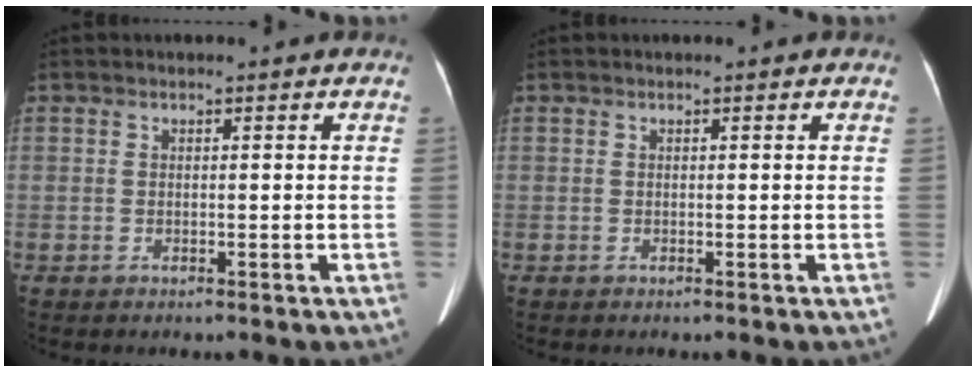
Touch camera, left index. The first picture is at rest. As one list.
[{"total": 0.0}]